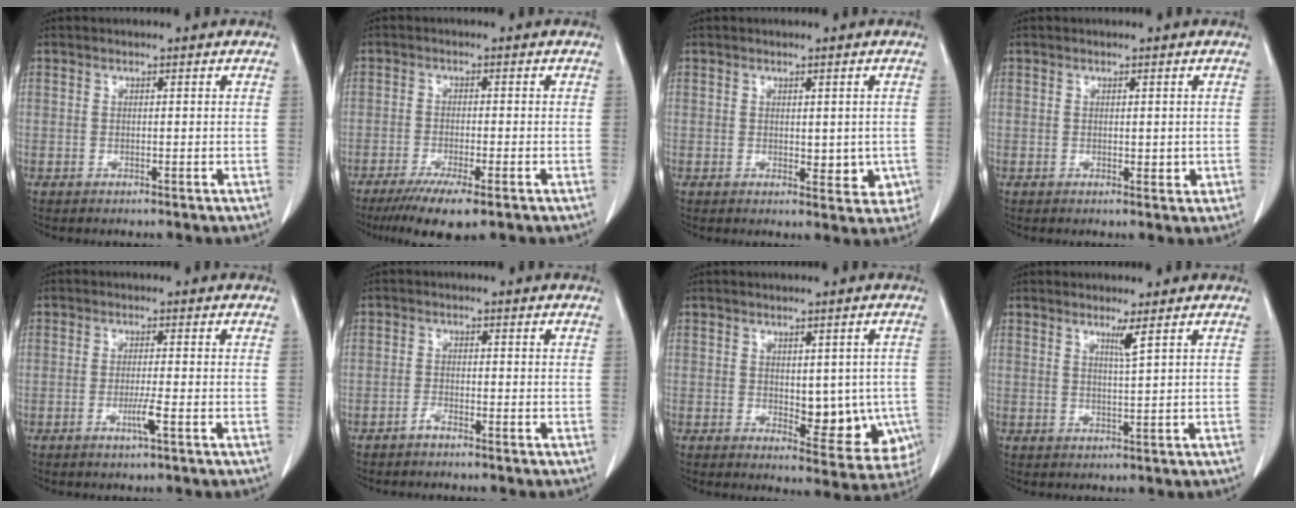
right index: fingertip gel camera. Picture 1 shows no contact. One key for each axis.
{"total": 7.4, "fx": -4.9, "fy": 0.8, "fz": 5.5, "tx": -0.090, "ty": -0.018, "tz": -0.076}
{"total": 4.5, "fx": -0.6, "fy": 2.5, "fz": 3.6, "tx": -0.025, "ty": -0.005, "tz": -0.001}
{"total": 1.2, "fx": -0.1, "fy": 0.5, "fz": 1.0, "tx": -0.012, "ty": -0.003, "tz": 0.001}
{"total": 2.7, "fx": -1.1, "fy": -0.4, "fz": 2.4, "tx": -0.049, "ty": -0.006, "tz": -0.021}
{"total": 1.3, "fx": -1.2, "fy": 0.1, "fz": 0.5, "tx": -0.012, "ty": 0.001, "tz": -0.022}
{"total": 9.8, "fx": -1.2, "fy": 4.8, "fz": 8.4, "tx": -0.084, "ty": -0.007, "tz": -0.001}
{"total": 2.0, "fx": 1.2, "fy": -0.7, "fz": 1.4, "tx": -0.030, "ty": -0.014, "tz": 0.026}